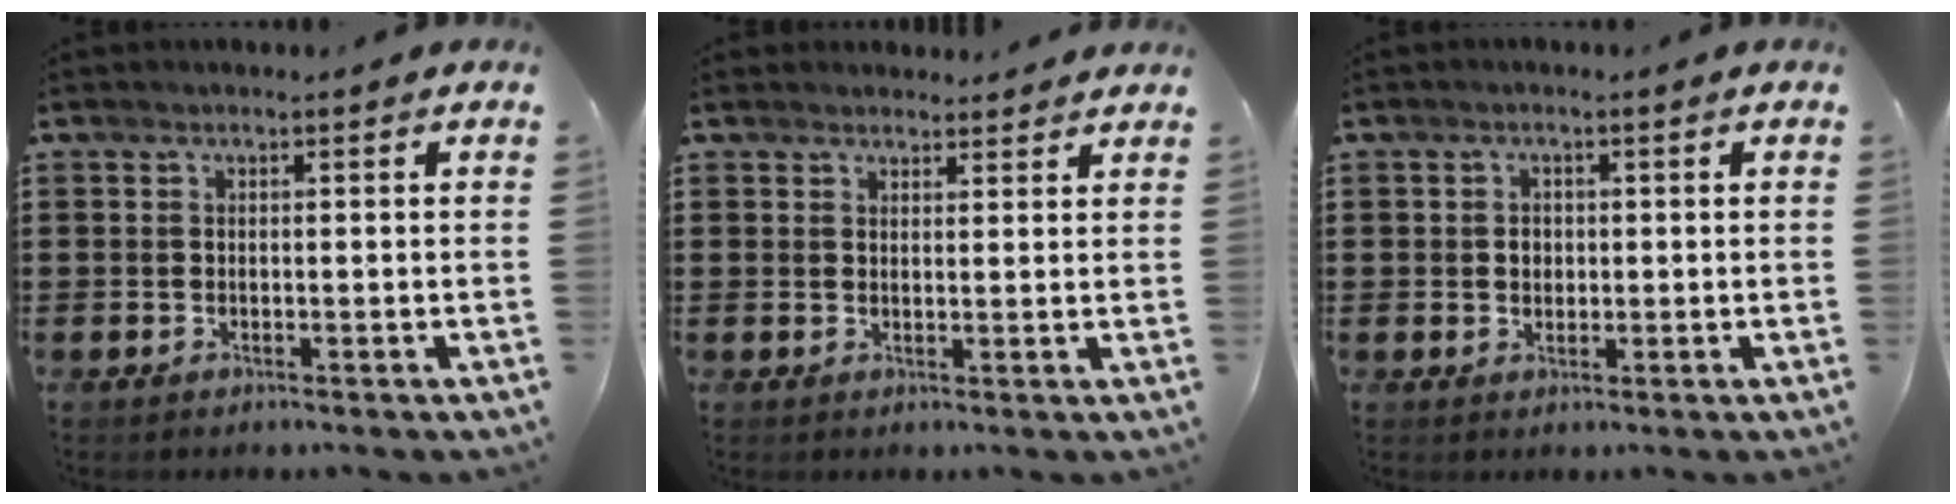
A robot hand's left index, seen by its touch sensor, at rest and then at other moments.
{"total": 2.4, "force": [2.3, 0.7, -0.1], "torque": [-0.003, 0.000, 0.045]}
{"total": 1.7, "force": [0.3, 1.4, 1.0], "torque": [-0.022, 0.009, 0.004]}